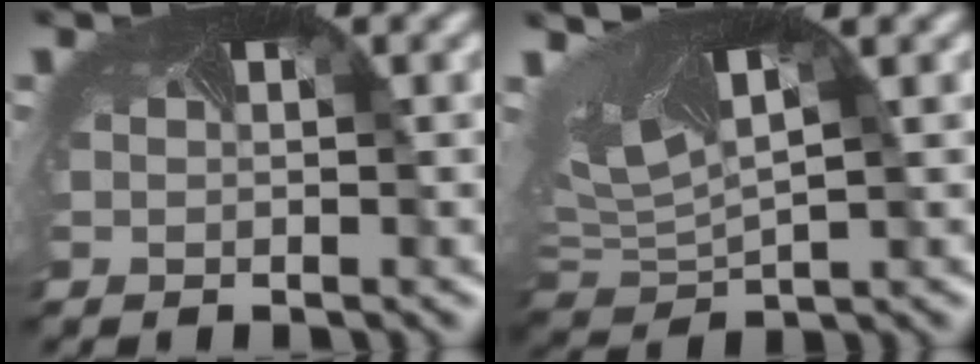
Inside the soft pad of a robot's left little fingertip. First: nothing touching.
{"total": 6.1, "force": [1.6, 3.1, 5.0], "torque": [-0.113, -0.011, 0.041]}